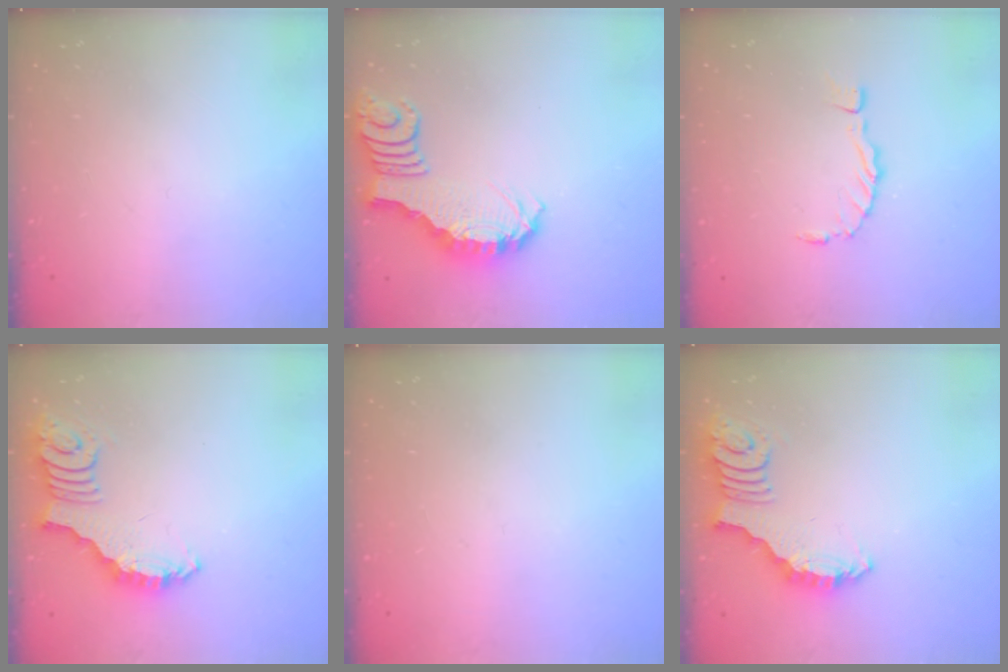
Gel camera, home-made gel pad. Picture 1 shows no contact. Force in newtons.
{"total": 2.9, "press": 2.8, "slide": 0.5}
{"total": 0.0}
{"total": 2.6, "press": 2.5, "slide": 0.5}
{"total": 0.0}
{"total": 2.6, "press": 2.5, "slide": 0.5}